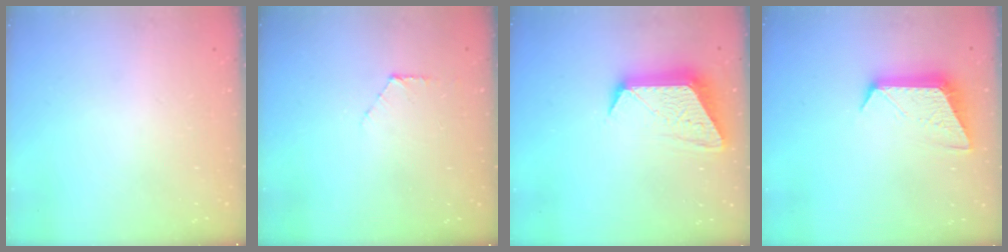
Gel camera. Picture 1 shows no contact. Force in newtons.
{"total": 4.4, "press": 4.4, "slide": 0.4}
{"total": 12.3, "press": 12.3, "slide": 1.1}
{"total": 10.4, "press": 10.4, "slide": 0.3}